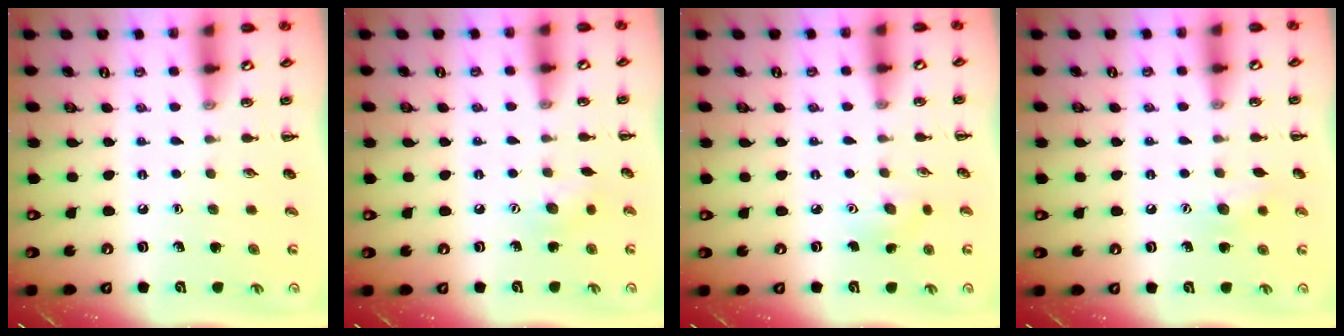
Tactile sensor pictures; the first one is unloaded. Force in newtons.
{"total": 5.2, "press": 5.1, "slide": 1.1}
{"total": 4.3, "press": 4.2, "slide": 1.1}
{"total": 6.9, "press": 6.7, "slide": 1.5}